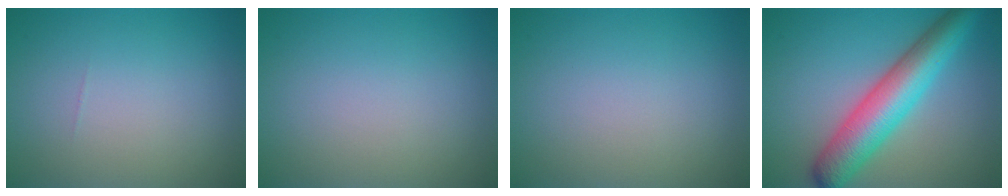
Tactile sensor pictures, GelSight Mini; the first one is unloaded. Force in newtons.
{"total": 0.0}
{"total": 0.0}
{"total": 7.9, "press": 7.9, "slide": 0.1}